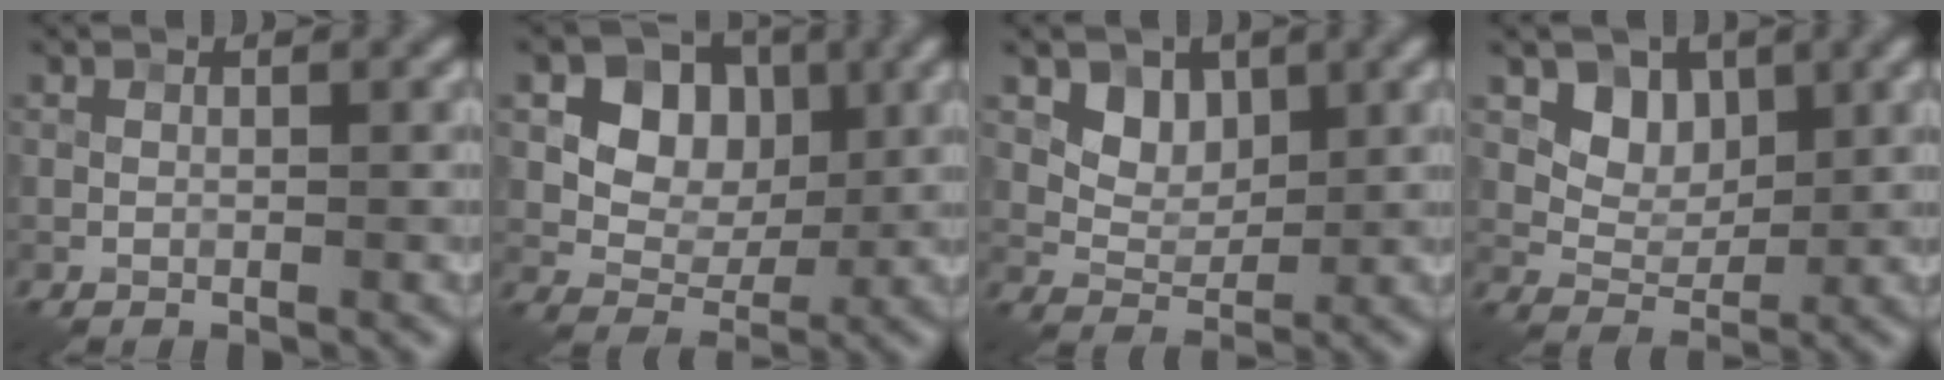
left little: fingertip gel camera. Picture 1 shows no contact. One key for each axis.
{"total": 6.4, "fx": 1.6, "fy": 5.0, "fz": 3.6, "tx": -0.061, "ty": 0.002, "tz": 0.017}
{"total": 3.0, "fx": 1.5, "fy": 2.2, "fz": 1.4, "tx": -0.025, "ty": -0.013, "tz": 0.031}
{"total": 3.6, "fx": 1.8, "fy": 2.7, "fz": 1.6, "tx": -0.033, "ty": -0.018, "tz": 0.040}